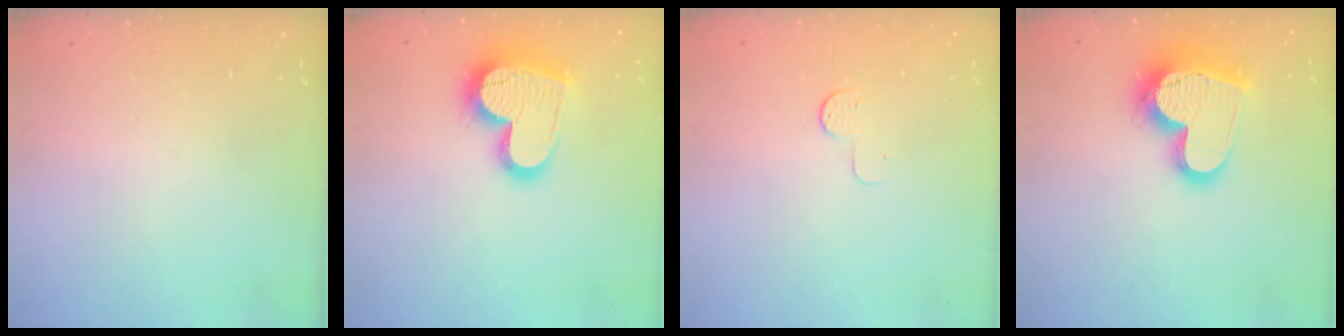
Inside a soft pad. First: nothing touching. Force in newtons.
{"total": 18.2, "press": 18.1, "slide": 1.5}
{"total": 5.0, "press": 5.0, "slide": 0.4}
{"total": 17.9, "press": 17.8, "slide": 1.7}